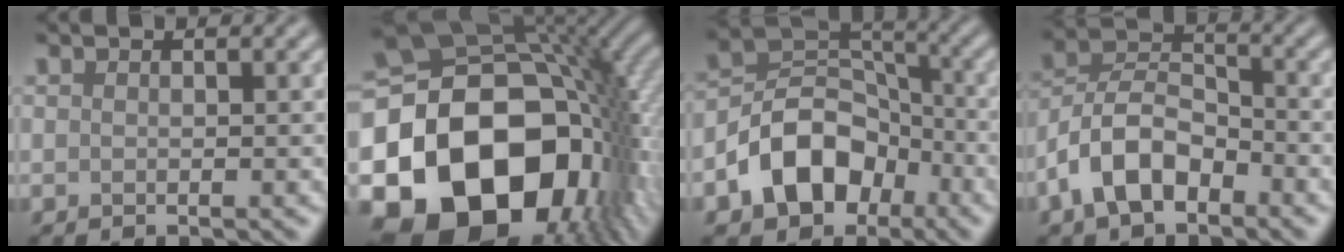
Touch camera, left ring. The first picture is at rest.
{"total": 21.6, "force": [-5.0, 15.5, 14.2], "torque": [-0.258, -0.022, -0.072]}
{"total": 8.1, "force": [-4.0, 5.8, 4.2], "torque": [-0.063, 0.002, -0.083]}
{"total": 6.3, "force": [-3.4, 3.6, 4.0], "torque": [-0.070, 0.008, -0.073]}